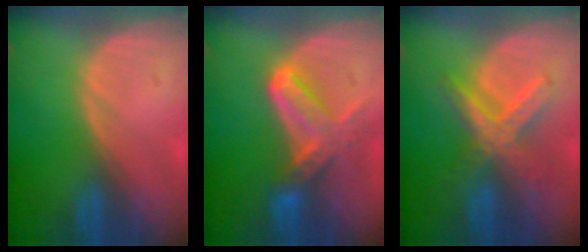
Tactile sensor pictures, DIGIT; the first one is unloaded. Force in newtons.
{"total": 6.7, "press": 6.6, "slide": 1.3}
{"total": 7.2, "press": 6.3, "slide": 3.5}